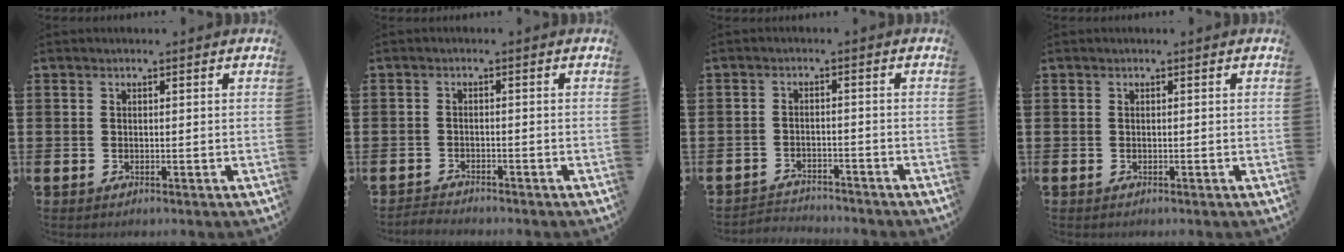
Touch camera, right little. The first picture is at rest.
{"total": 1.4, "force": [-1.4, 0.0, -0.1], "torque": [-0.003, 0.003, -0.029]}
{"total": 2.3, "force": [-2.3, 0.2, -0.2], "torque": [-0.004, 0.002, -0.052]}
{"total": 0.0}